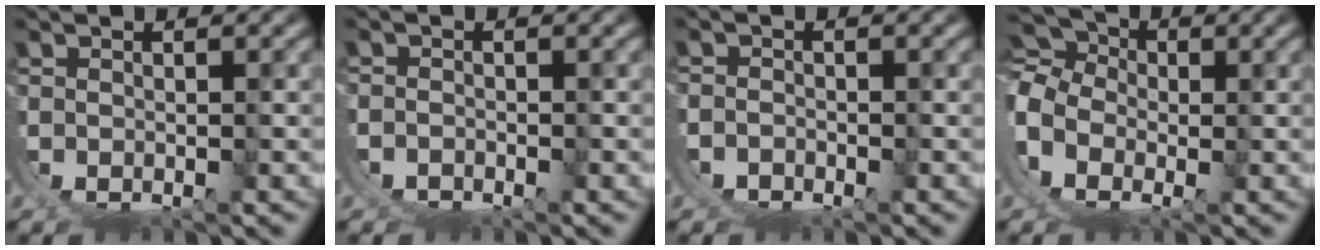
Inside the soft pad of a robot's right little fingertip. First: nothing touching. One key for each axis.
{"total": 1.9, "fx": -0.3, "fy": 1.8, "fz": 0.6, "tx": -0.031, "ty": -0.009, "tz": -0.004}
{"total": 3.0, "fx": -0.5, "fy": 2.9, "fz": 0.9, "tx": -0.044, "ty": -0.018, "tz": -0.006}
{"total": 9.6, "fx": 2.5, "fy": 7.9, "fz": 4.7, "tx": -0.124, "ty": -0.014, "tz": 0.033}